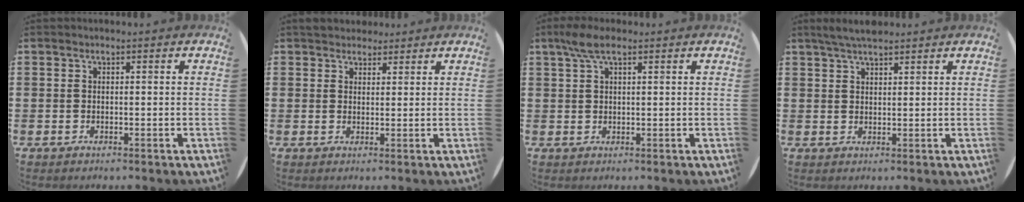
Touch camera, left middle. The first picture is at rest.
{"total": 2.4, "force": [2.3, 0.9, -0.1], "torque": [0.006, -0.001, 0.043]}
{"total": 3.6, "force": [2.1, 1.1, 2.7], "torque": [-0.059, 0.007, 0.036]}
{"total": 3.2, "force": [2.9, 0.5, 1.4], "torque": [-0.033, -0.001, 0.053]}